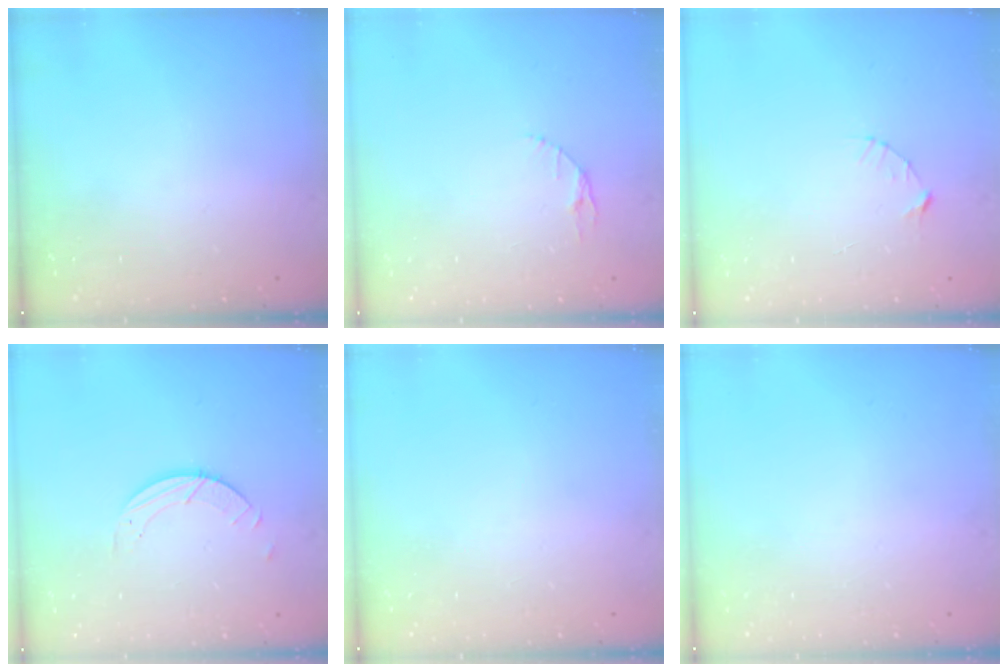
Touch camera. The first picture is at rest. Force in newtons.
{"total": 2.9, "press": 2.9, "slide": 0.4}
{"total": 3.1, "press": 3.1, "slide": 0.3}
{"total": 3.2, "press": 3.2, "slide": 0.3}
{"total": 0.0}
{"total": 0.0}